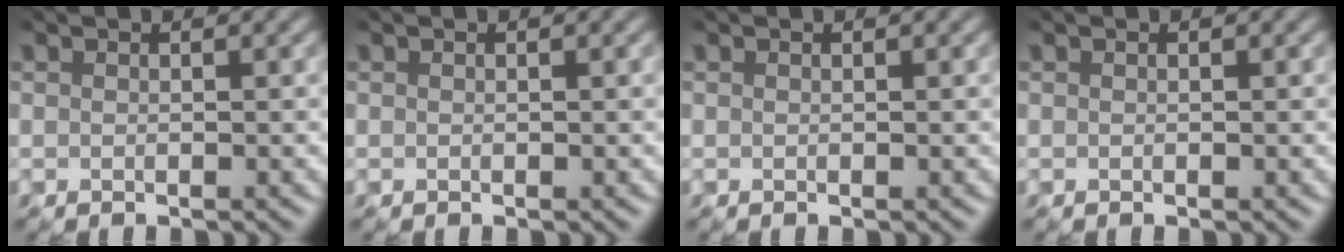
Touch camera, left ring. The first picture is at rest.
{"total": 0.0}
{"total": 0.0}
{"total": 0.0}